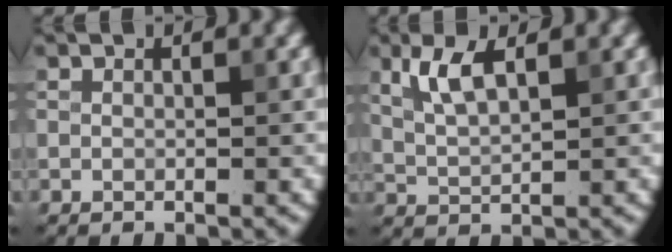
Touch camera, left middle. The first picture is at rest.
{"total": 3.5, "force": [1.6, 1.3, 2.9], "torque": [-0.063, 0.003, 0.034]}